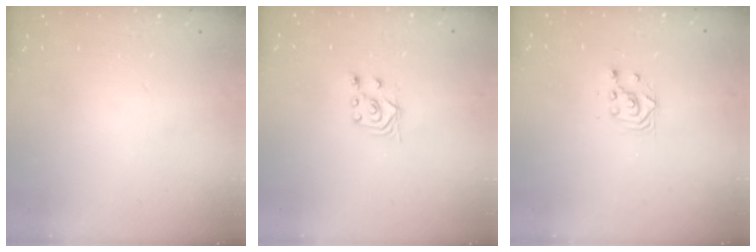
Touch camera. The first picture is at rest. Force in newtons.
{"total": 3.0, "press": 2.8, "slide": 0.9}
{"total": 2.8, "press": 2.8, "slide": 0.2}